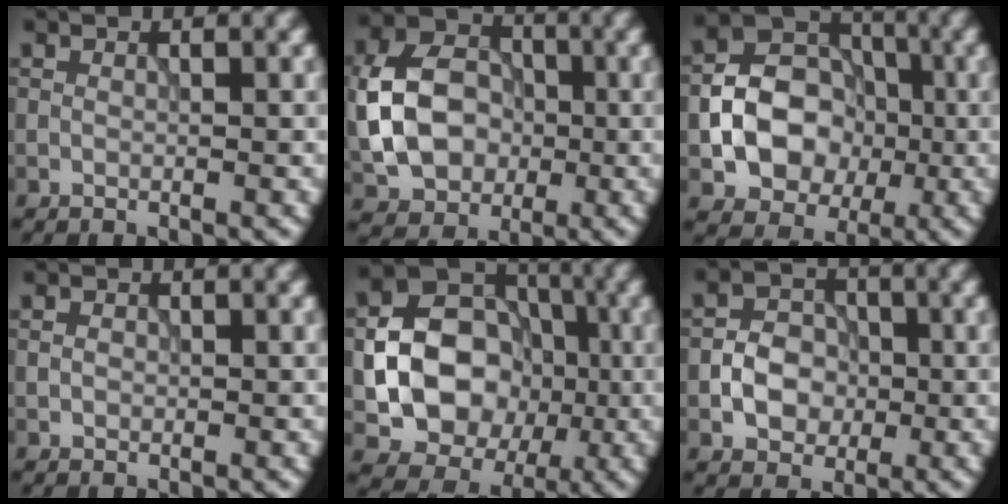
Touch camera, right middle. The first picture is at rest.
{"total": 8.2, "force": [-0.9, 6.4, 5.1], "torque": [-0.105, 0.012, -0.028]}
{"total": 8.1, "force": [-1.5, 6.6, 4.6], "torque": [-0.073, 0.000, -0.035]}
{"total": 0.7, "force": [0.0, 0.6, 0.3], "torque": [-0.004, -0.002, -0.002]}
{"total": 10.5, "force": [-1.3, 8.8, 5.7], "torque": [-0.073, -0.003, -0.034]}
{"total": 3.7, "force": [-0.9, 3.0, 1.9], "torque": [-0.024, 0.004, -0.018]}